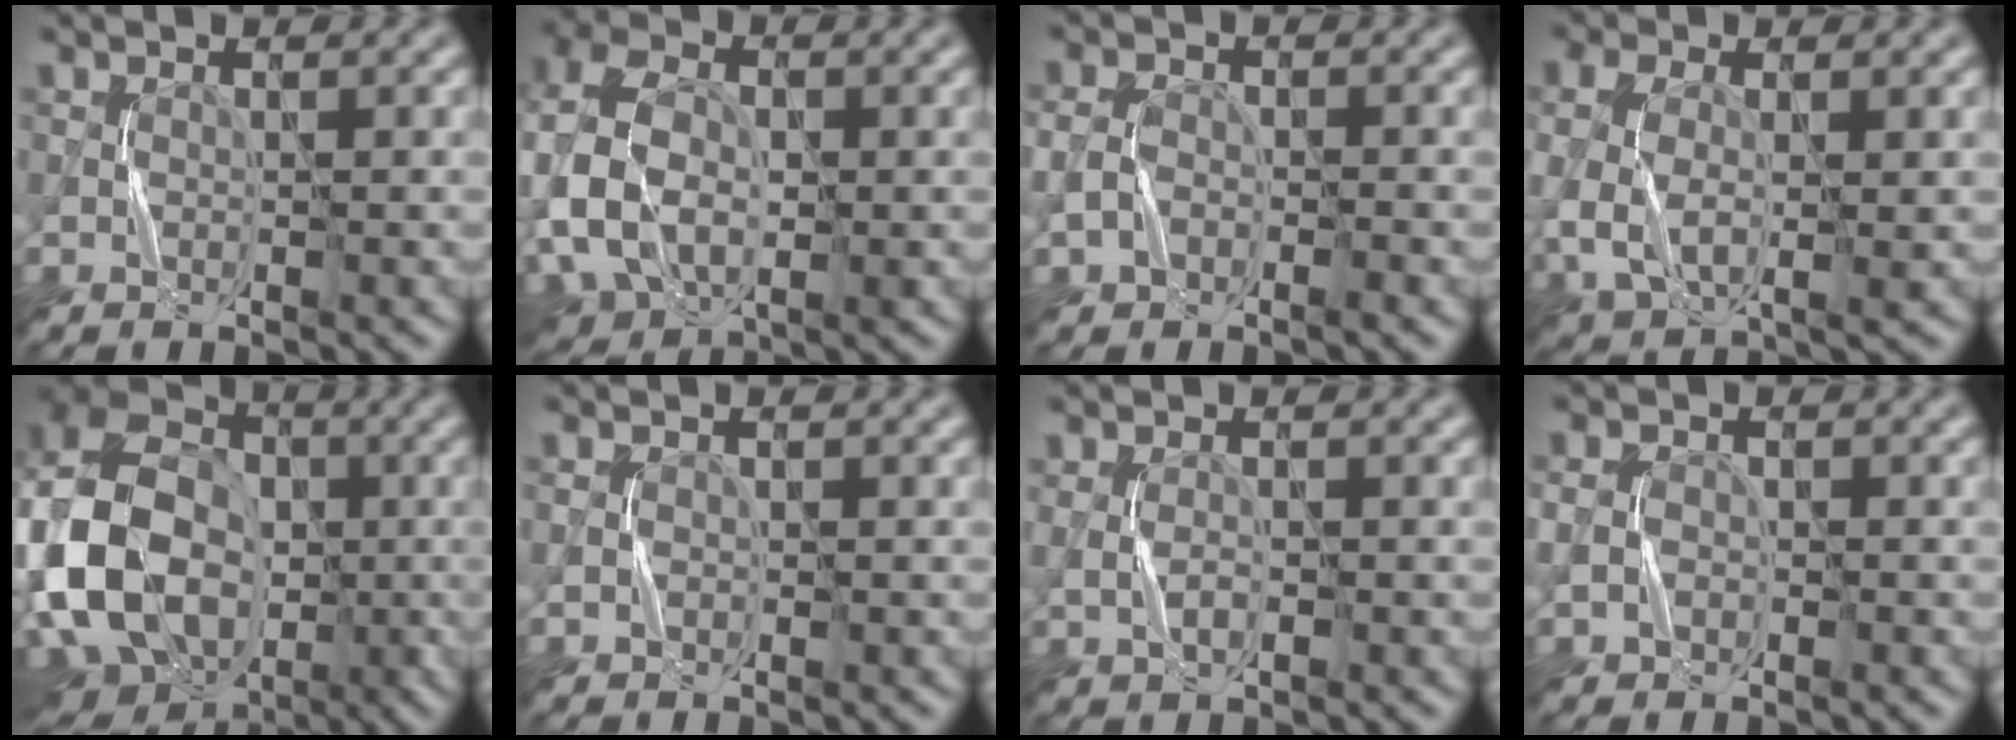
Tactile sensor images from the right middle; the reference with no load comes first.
{"total": 9.8, "force": [-0.7, 7.0, 6.8], "torque": [-0.171, -0.003, -0.028]}
{"total": 2.2, "force": [-0.9, 1.6, 1.2], "torque": [-0.025, 0.003, -0.023]}
{"total": 5.5, "force": [0.1, 3.6, 4.2], "torque": [-0.109, -0.002, 0.001]}
{"total": 17.2, "force": [-3.0, 12.6, 11.3], "torque": [-0.243, 0.007, -0.065]}
{"total": 0.7, "force": [-0.1, 0.7, 0.2], "torque": [-0.001, 0.002, -0.004]}
{"total": 1.1, "force": [-0.1, 0.7, 0.8], "torque": [-0.020, -0.002, 0.000]}
{"total": 1.7, "force": [-0.4, 1.5, 0.8], "torque": [-0.021, -0.003, -0.004]}